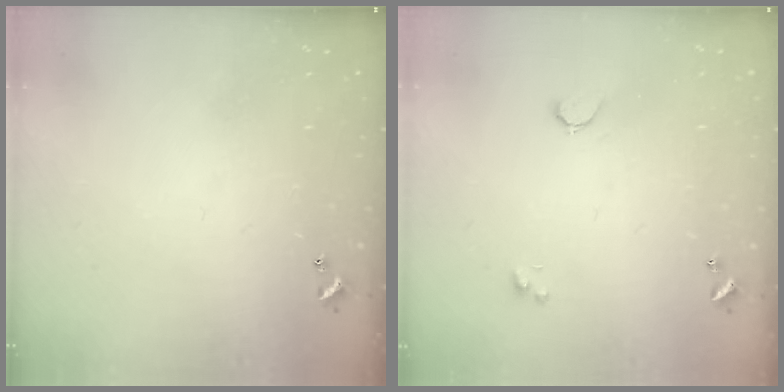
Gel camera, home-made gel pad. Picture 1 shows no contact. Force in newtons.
{"total": 0.8, "press": 0.7, "slide": 0.4}